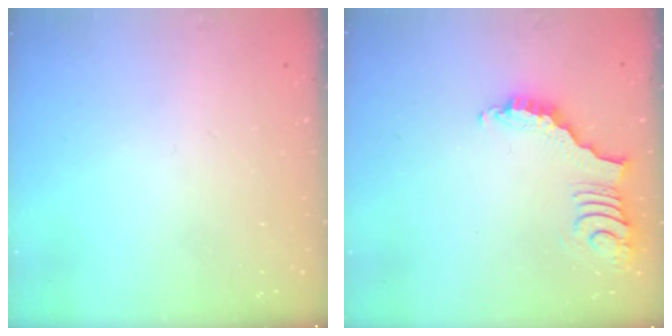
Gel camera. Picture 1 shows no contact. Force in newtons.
{"total": 3.6, "press": 3.6, "slide": 0.6}